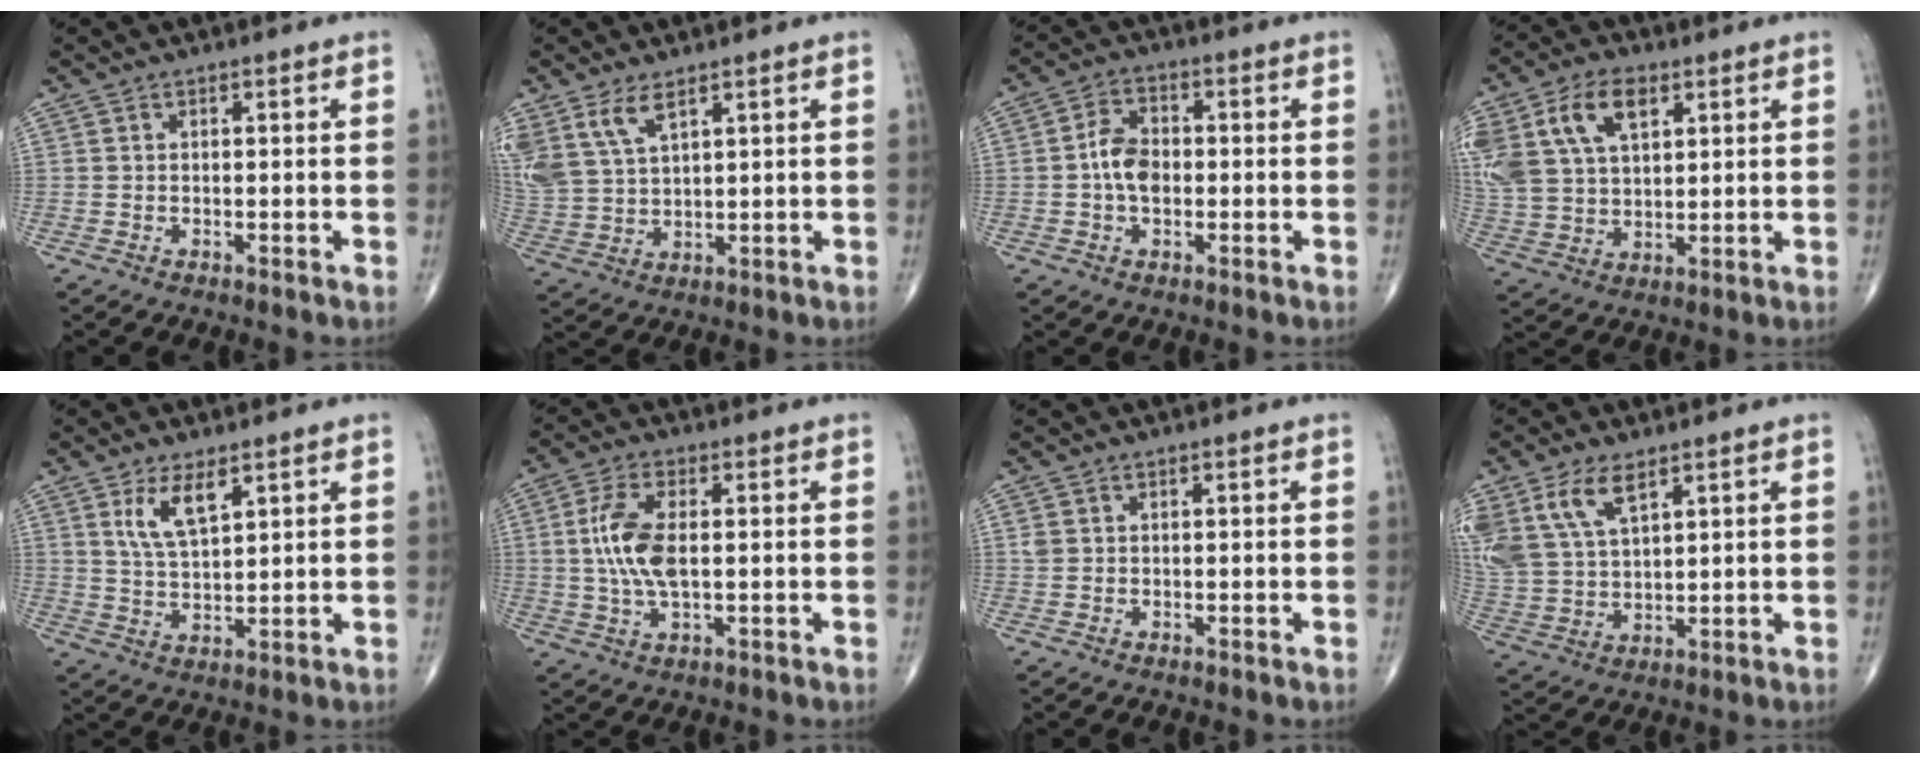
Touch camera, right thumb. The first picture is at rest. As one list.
[{"total": 9.3, "force": [5.5, 4.5, 6.0], "torque": [-0.131, -0.012, 0.125]}, {"total": 6.2, "force": [-0.5, 4.1, 4.6], "torque": [-0.076, 0.016, -0.017]}, {"total": 17.4, "force": [7.2, 10.7, 11.6], "torque": [-0.251, 0.001, 0.141]}, {"total": 6.9, "force": [3.6, 2.7, 5.2], "torque": [-0.093, -0.021, 0.075]}, {"total": 9.2, "force": [0.7, 4.1, 8.2], "torque": [-0.182, 0.001, 0.015]}, {"total": 1.1, "force": [0.3, 0.9, 0.6], "torque": [-0.011, 0.004, 0.007]}, {"total": 12.8, "force": [6.9, 6.8, 8.4], "torque": [-0.175, -0.015, 0.146]}]